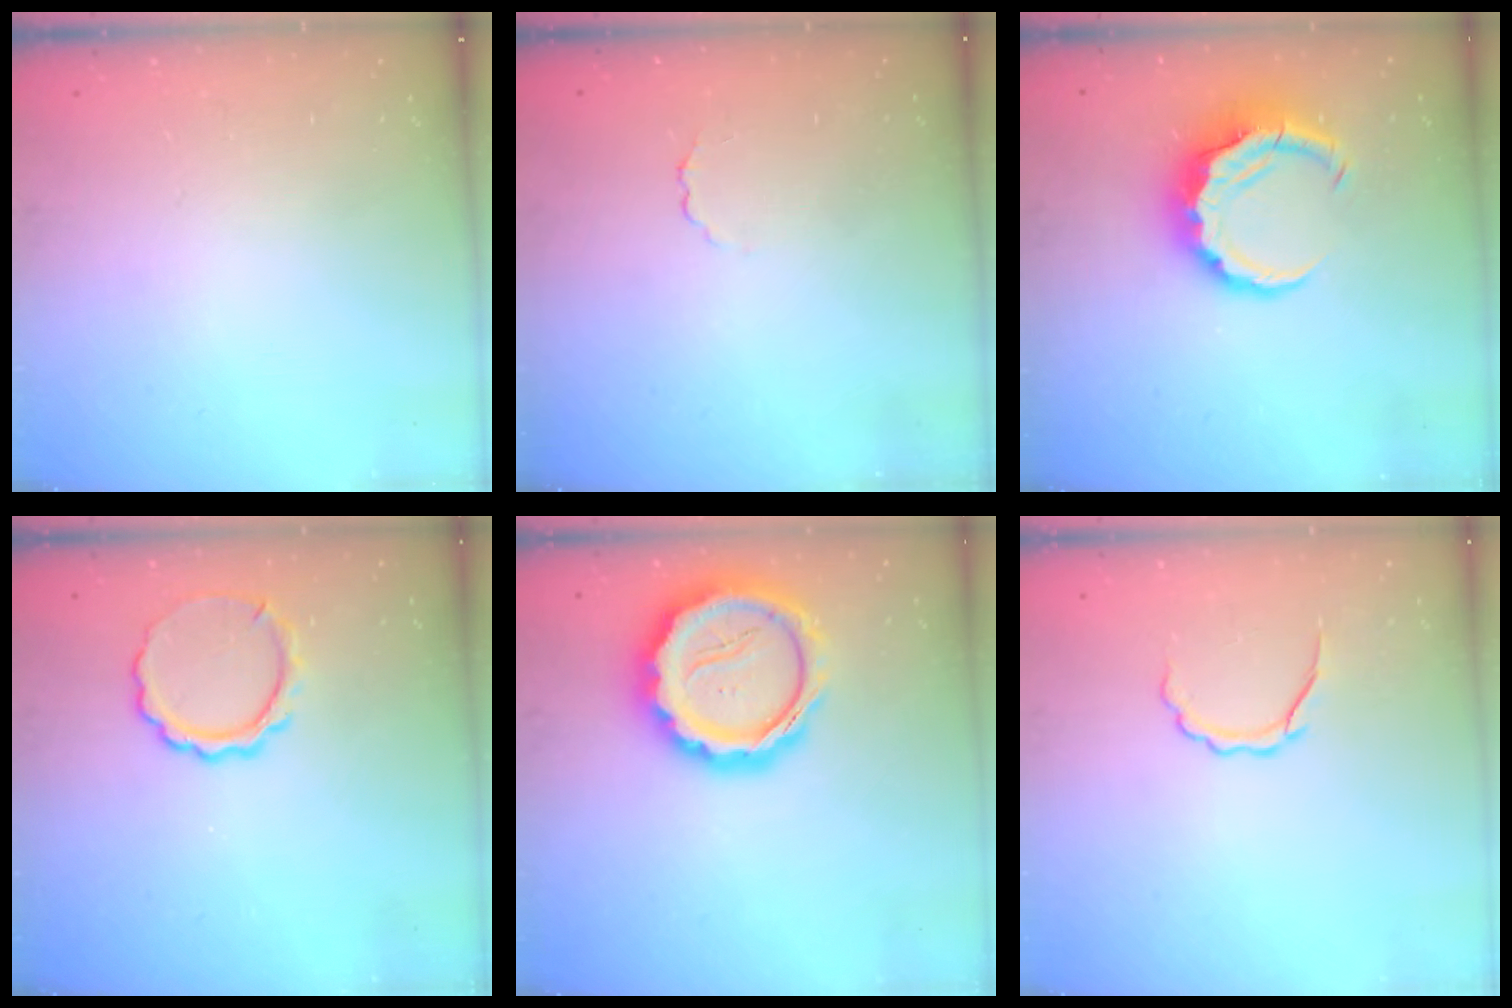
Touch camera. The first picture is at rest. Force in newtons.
{"total": 1.7, "press": 1.7, "slide": 0.5}
{"total": 8.4, "press": 8.3, "slide": 1.3}
{"total": 7.6, "press": 7.5, "slide": 0.5}
{"total": 19.7, "press": 19.4, "slide": 3.8}
{"total": 4.2, "press": 4.1, "slide": 0.7}